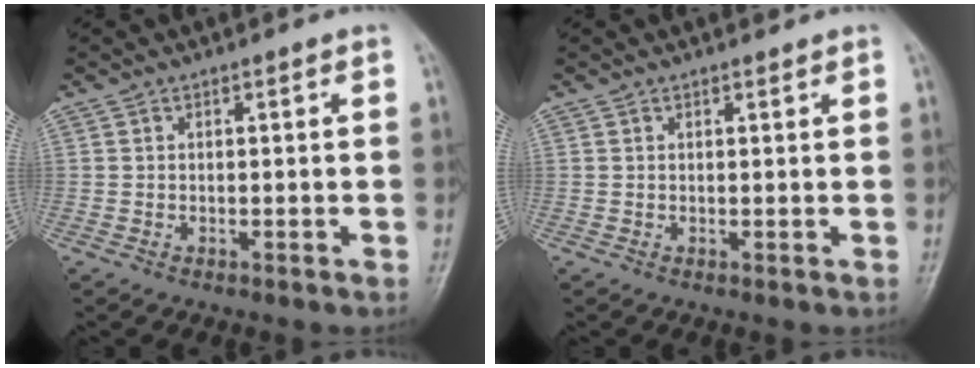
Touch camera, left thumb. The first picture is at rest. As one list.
[{"total": 1.0, "force": [0.8, 0.4, 0.6], "torque": [-0.008, -0.003, 0.009]}]